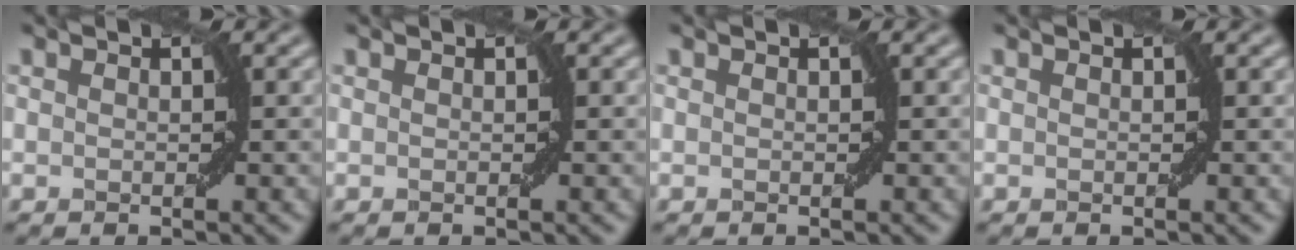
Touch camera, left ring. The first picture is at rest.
{"total": 0.0}
{"total": 0.0}
{"total": 0.0}